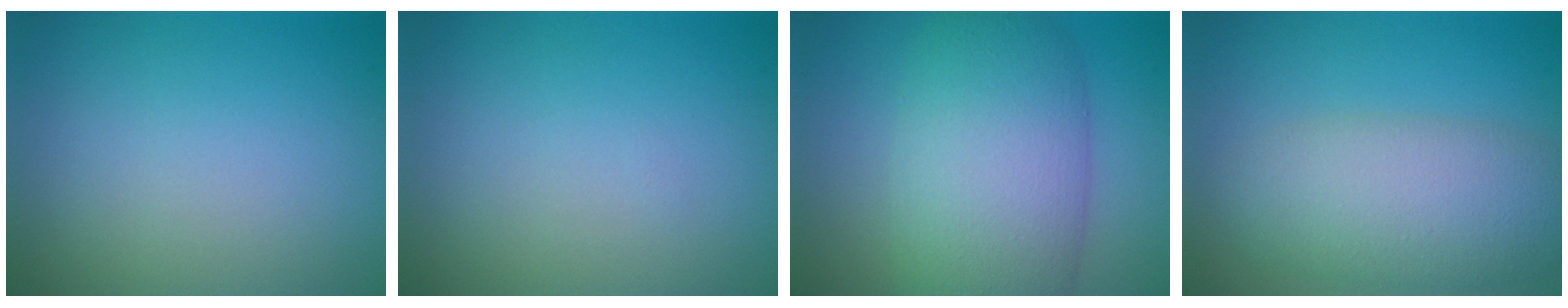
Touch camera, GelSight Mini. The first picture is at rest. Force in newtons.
{"total": 0.0}
{"total": 9.8, "press": 9.8, "slide": 0.4}
{"total": 6.6, "press": 6.6, "slide": 0.4}